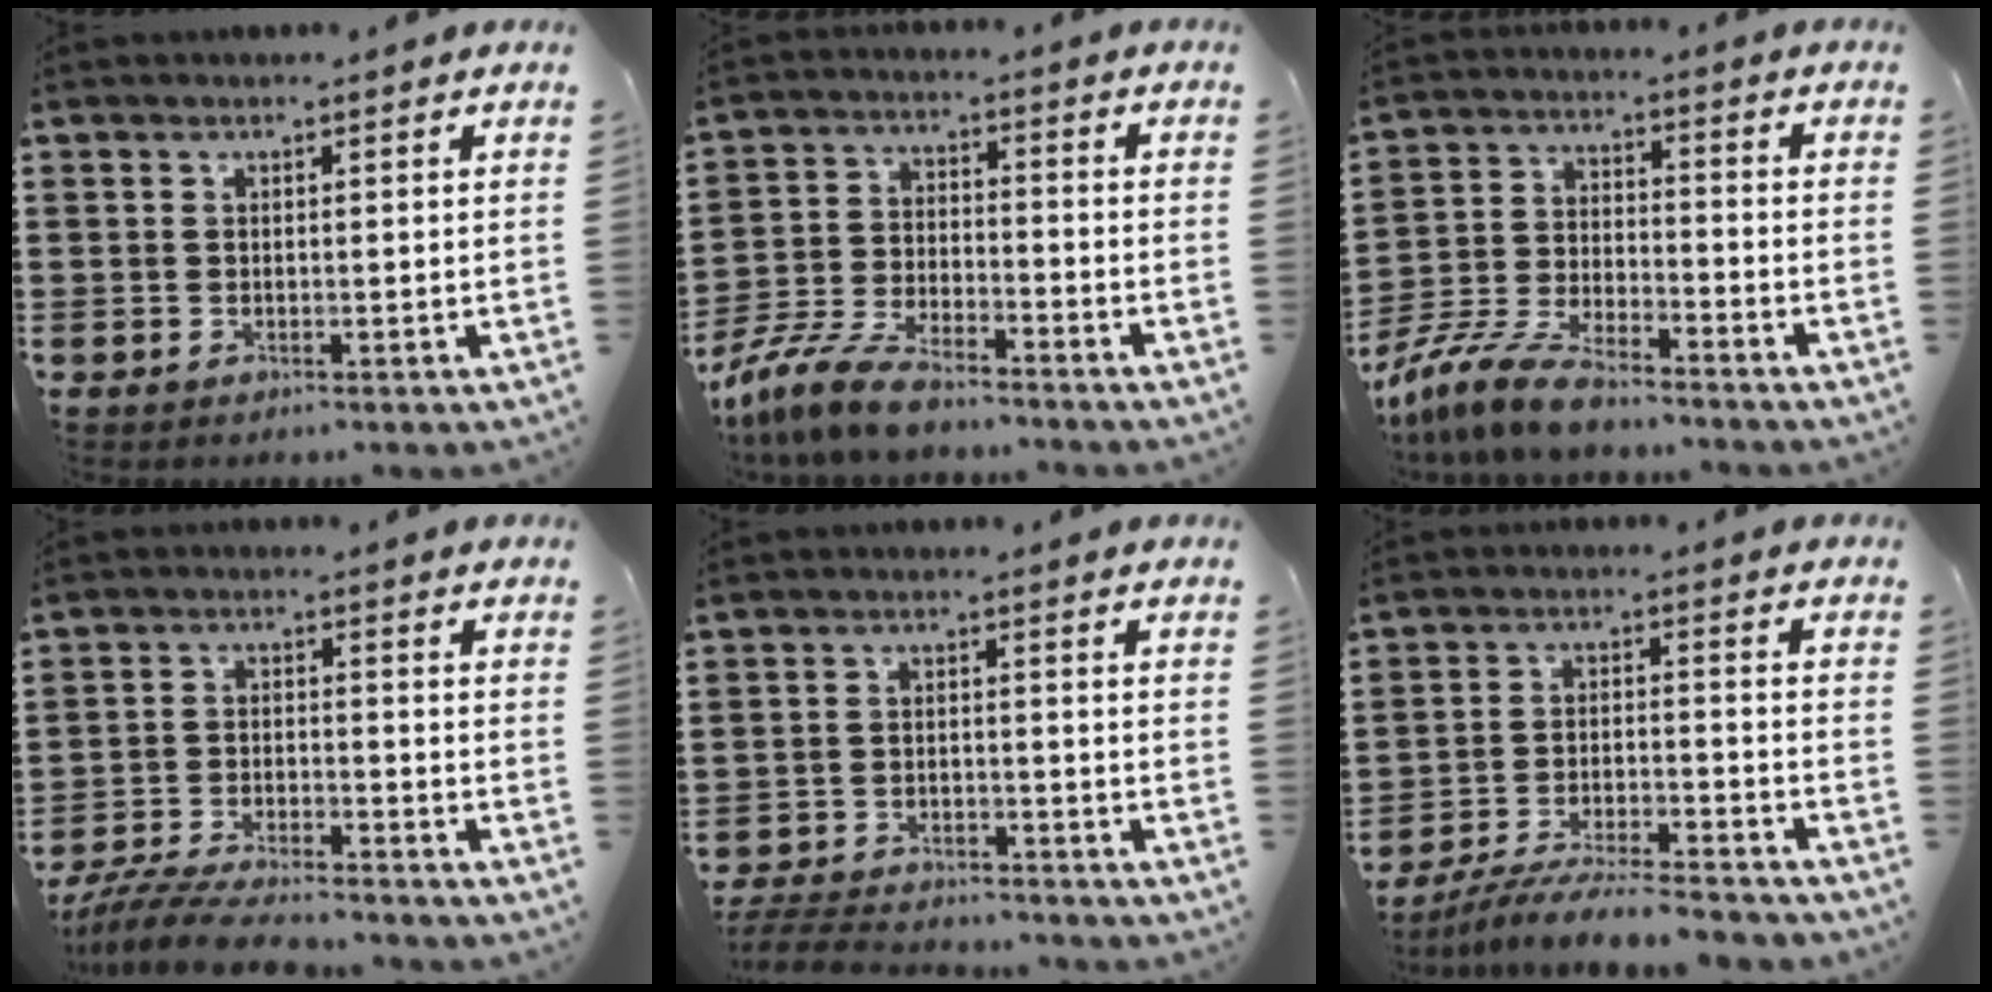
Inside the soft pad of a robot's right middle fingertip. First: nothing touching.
{"total": 8.2, "force": [-7.4, 1.5, 3.3], "torque": [-0.077, 0.009, -0.146]}
{"total": 8.8, "force": [-7.9, 1.4, 3.5], "torque": [-0.085, 0.009, -0.159]}
{"total": 6.5, "force": [-6.2, 0.6, 1.8], "torque": [-0.038, 0.001, -0.120]}
{"total": 4.8, "force": [-4.7, 0.6, 0.8], "torque": [-0.024, 0.002, -0.099]}
{"total": 7.0, "force": [-6.7, 0.4, 2.1], "torque": [-0.040, 0.001, -0.130]}